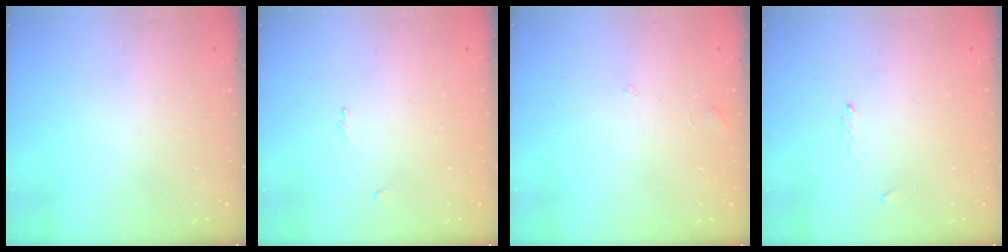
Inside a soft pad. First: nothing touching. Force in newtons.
{"total": 0.0}
{"total": 2.9, "press": 2.9, "slide": 0.2}
{"total": 1.1, "press": 1.0, "slide": 0.5}